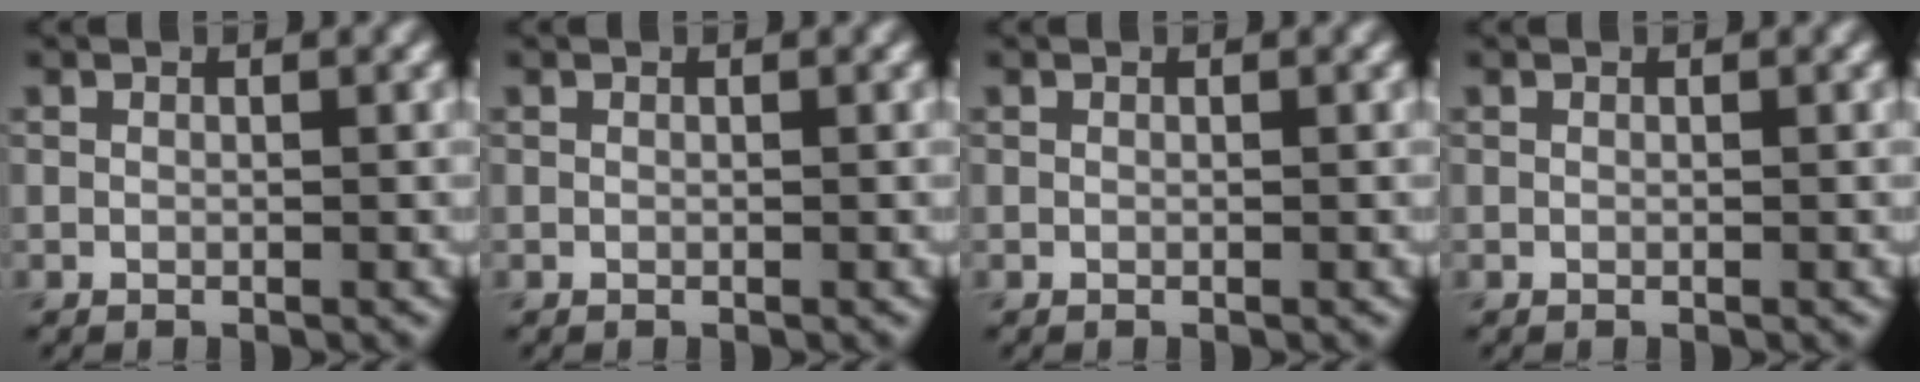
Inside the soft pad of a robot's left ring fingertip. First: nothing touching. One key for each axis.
{"total": 0.0}
{"total": 0.0}
{"total": 0.0}